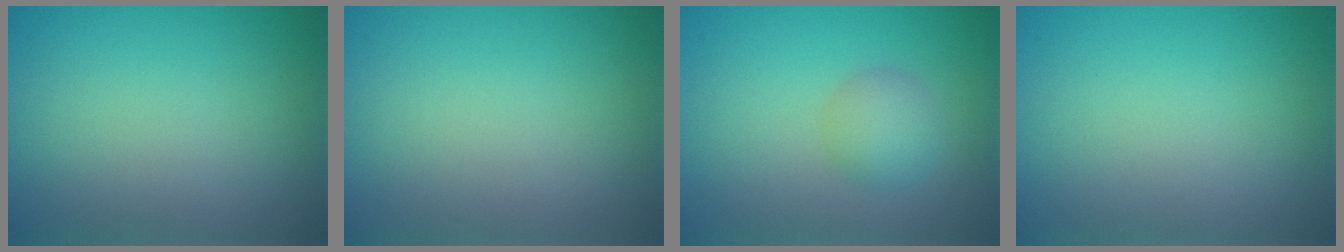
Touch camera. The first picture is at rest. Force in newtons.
{"total": 0.0}
{"total": 2.4, "press": 2.4, "slide": 0.1}
{"total": 0.0}